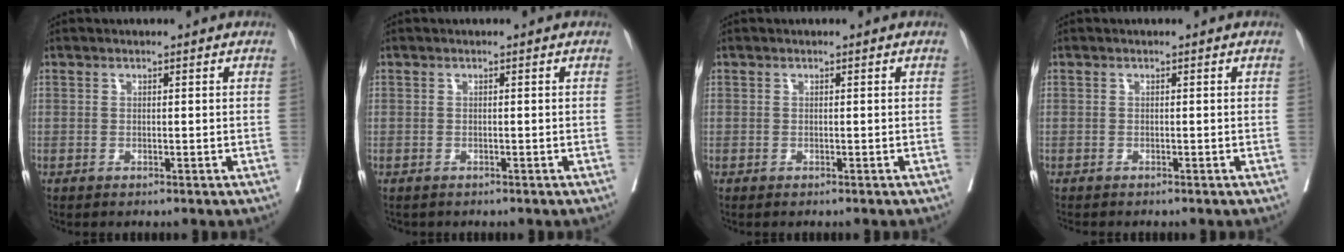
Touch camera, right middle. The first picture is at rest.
{"total": 0.9, "force": [-0.8, 0.3, 0.1], "torque": [-0.017, -0.003, -0.015]}
{"total": 1.1, "force": [-1.0, 0.1, 0.4], "torque": [-0.004, -0.001, -0.016]}
{"total": 1.5, "force": [-1.4, 0.1, 0.4], "torque": [-0.018, -0.006, -0.021]}